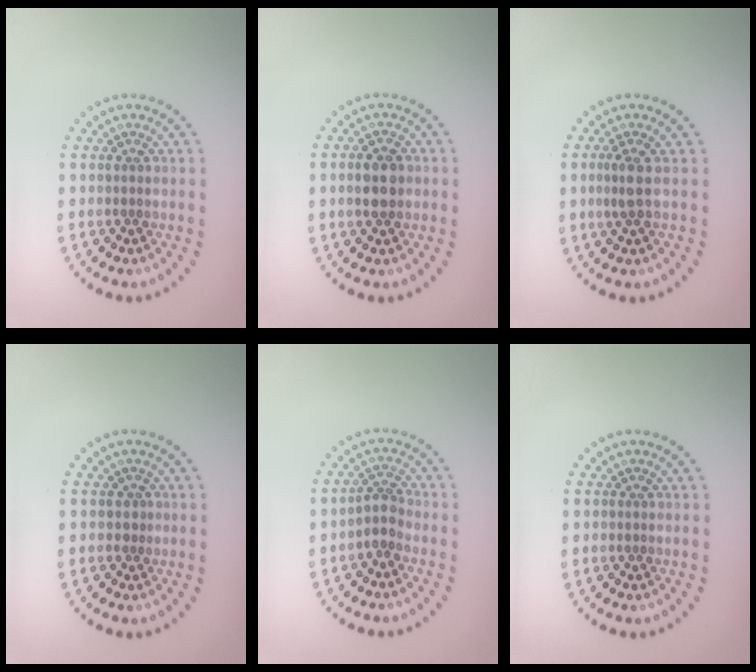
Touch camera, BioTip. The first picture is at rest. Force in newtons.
{"total": 3.2, "press": 3.2, "slide": 0.0}
{"total": 1.7, "press": 1.4, "slide": 1.0}
{"total": 0.5, "press": 0.3, "slide": 0.4}
{"total": 1.8, "press": 1.5, "slide": 1.0}
{"total": 0.0}